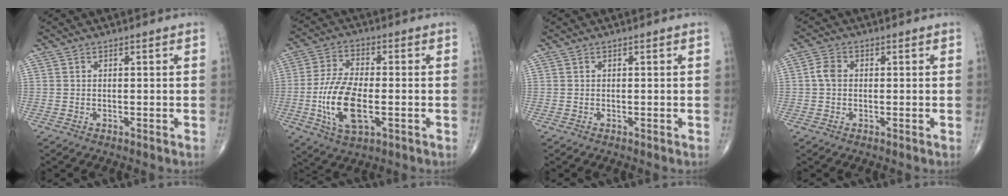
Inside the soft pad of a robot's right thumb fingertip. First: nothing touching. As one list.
[{"total": 12.9, "force": [-2.7, 5.8, 11.2], "torque": [-0.225, 0.004, -0.048]}, {"total": 0.0}, {"total": 3.0, "force": [0.0, 2.2, 2.0], "torque": [-0.039, 0.007, -0.005]}]